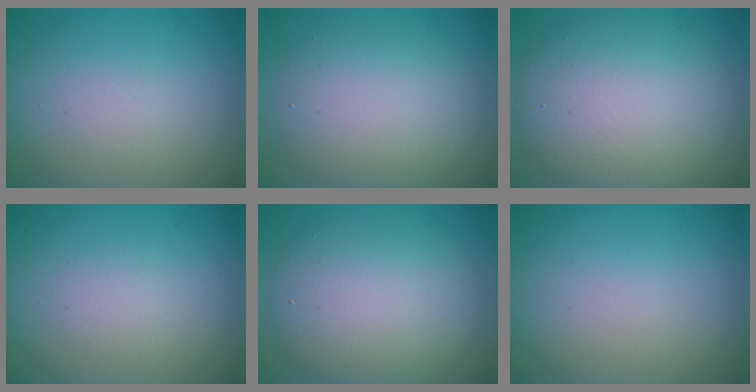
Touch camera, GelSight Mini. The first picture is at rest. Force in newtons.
{"total": 5.7, "press": 5.7, "slide": 0.3}
{"total": 9.3, "press": 9.3, "slide": 0.8}
{"total": 2.6, "press": 2.6, "slide": 0.3}
{"total": 6.5, "press": 6.5, "slide": 0.1}
{"total": 0.0}